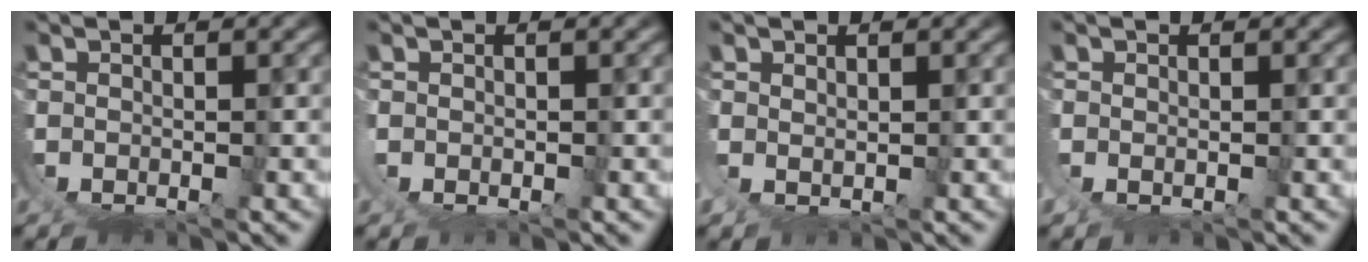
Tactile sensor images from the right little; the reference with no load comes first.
{"total": 0.7, "force": [0.2, -0.3, 0.5], "torque": [-0.016, -0.006, 0.008]}
{"total": 1.4, "force": [1.2, -0.5, 0.5], "torque": [-0.012, -0.003, 0.028]}
{"total": 0.9, "force": [0.3, 0.3, 0.8], "torque": [-0.026, -0.005, 0.007]}